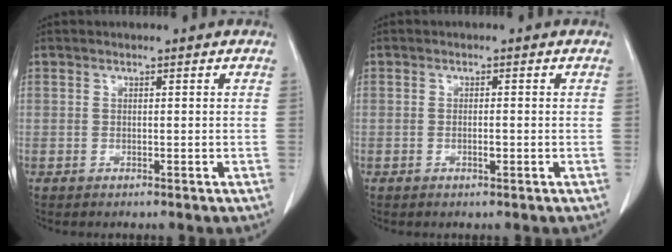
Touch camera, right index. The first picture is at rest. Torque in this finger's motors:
{"motor_torque": [-0.16, 0.13, -0.09, -0.01]}